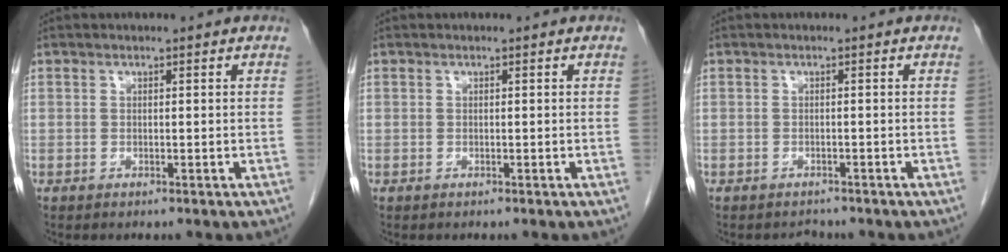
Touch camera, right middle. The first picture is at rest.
{"total": 0.0}
{"total": 1.1, "force": [-1.1, 0.3, -0.2], "torque": [-0.005, -0.006, -0.015]}